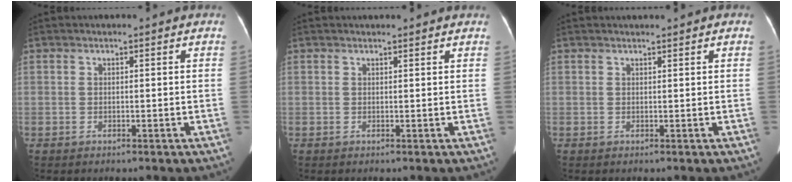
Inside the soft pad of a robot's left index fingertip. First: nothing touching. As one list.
[{"total": 3.0, "force": [2.7, 0.4, 1.0], "torque": [-0.018, 0.018, 0.031]}, {"total": 1.7, "force": [1.5, 0.2, 0.8], "torque": [-0.010, 0.018, 0.021]}]